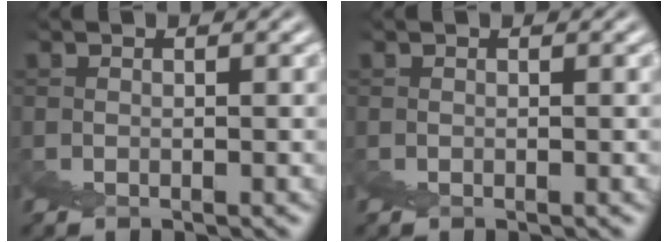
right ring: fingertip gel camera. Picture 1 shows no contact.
{"total": 0.0}